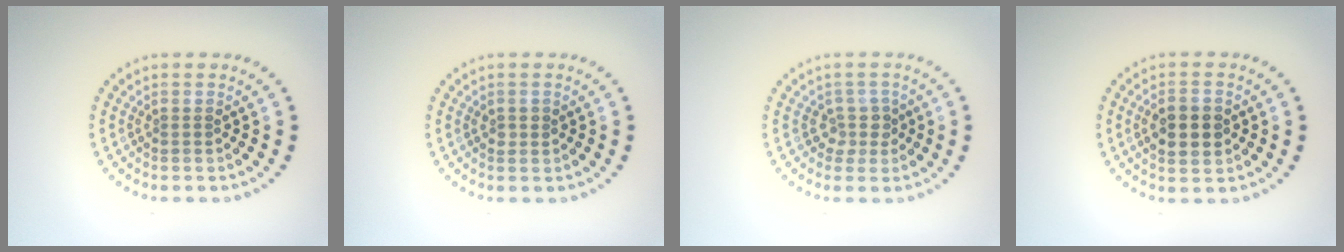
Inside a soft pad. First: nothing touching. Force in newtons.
{"total": 0.8, "press": 0.8, "slide": 0.1}
{"total": 1.9, "press": 1.4, "slide": 1.2}
{"total": 4.2, "press": 4.2, "slide": 0.3}